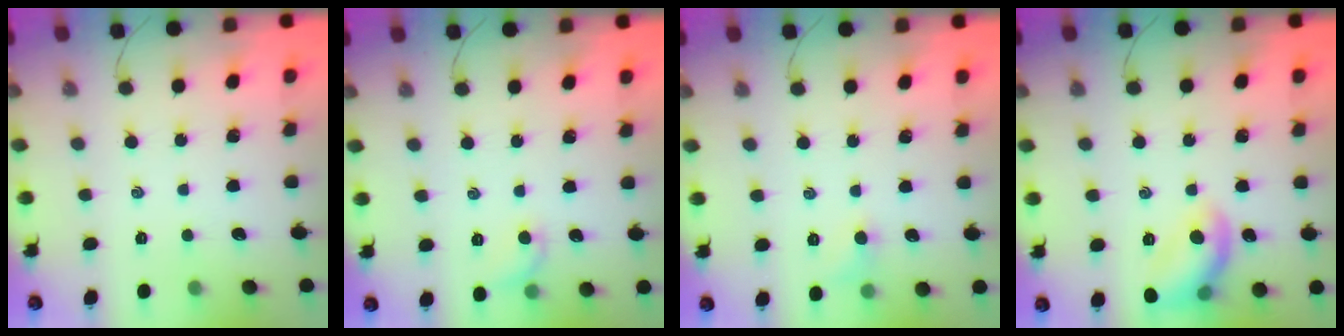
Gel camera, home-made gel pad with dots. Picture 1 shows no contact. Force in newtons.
{"total": 6.3, "press": 6.2, "slide": 1.2}
{"total": 5.6, "press": 5.5, "slide": 1.4}
{"total": 11.2, "press": 11.2, "slide": 0.1}